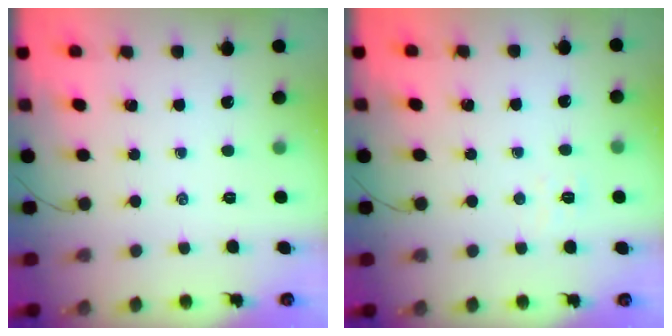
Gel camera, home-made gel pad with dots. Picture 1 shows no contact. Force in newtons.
{"total": 2.4, "press": 2.3, "slide": 0.8}